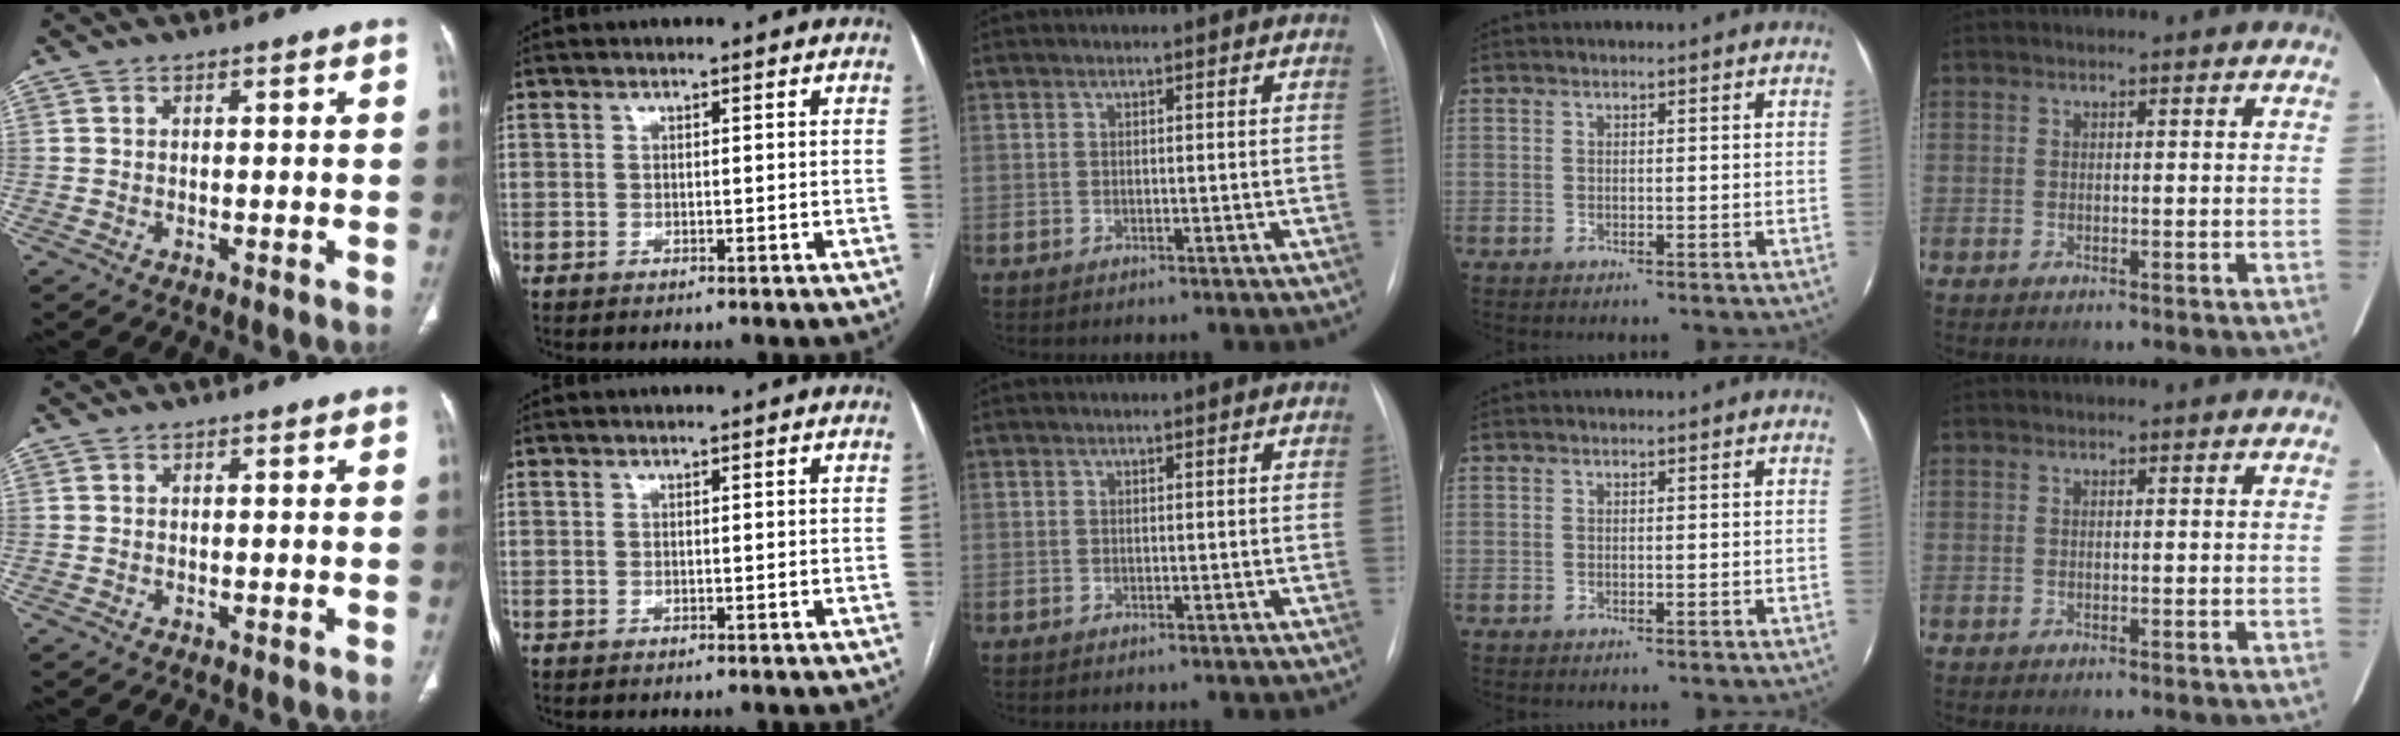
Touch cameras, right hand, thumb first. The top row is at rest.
{}